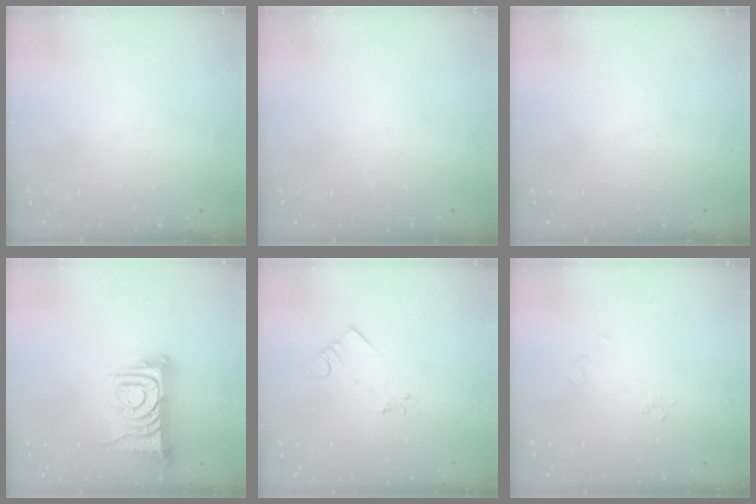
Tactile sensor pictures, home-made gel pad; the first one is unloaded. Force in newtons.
{"total": 0.0}
{"total": 0.0}
{"total": 11.0, "press": 11.0, "slide": 0.9}
{"total": 3.7, "press": 3.6, "slide": 0.7}
{"total": 2.4, "press": 2.4, "slide": 0.3}